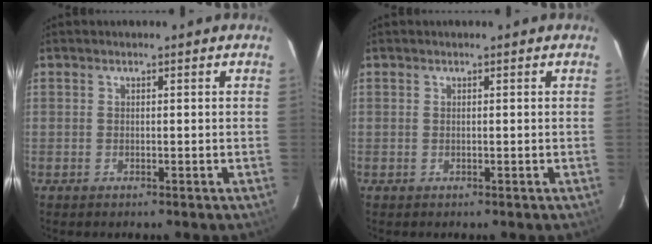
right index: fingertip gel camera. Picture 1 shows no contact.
{"total": 0.0}